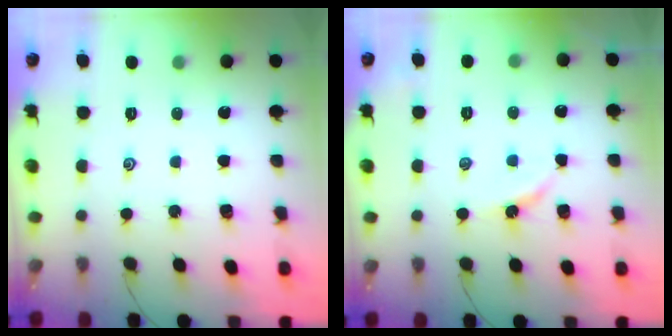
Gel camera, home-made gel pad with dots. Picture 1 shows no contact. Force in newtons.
{"total": 4.4, "press": 4.3, "slide": 0.5}